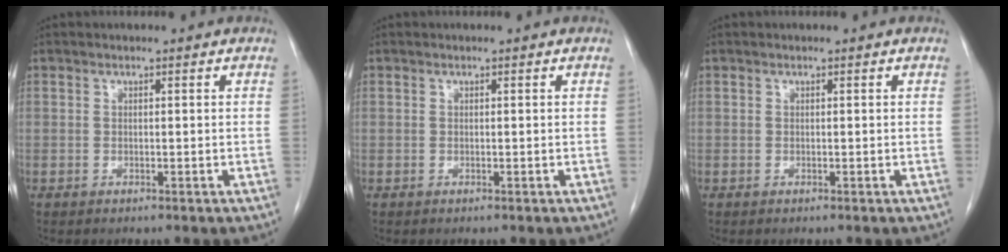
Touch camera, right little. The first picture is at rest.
{"total": 0.0}
{"total": 0.0}